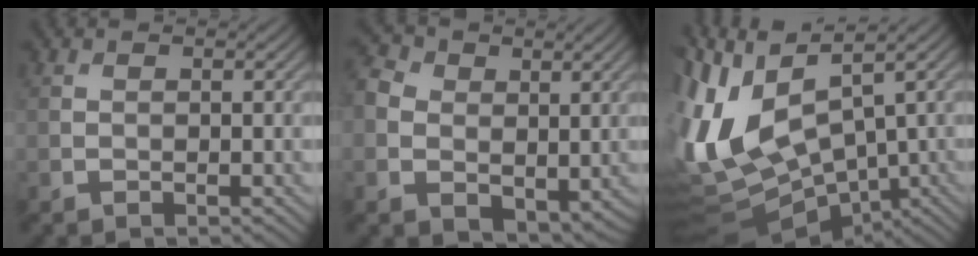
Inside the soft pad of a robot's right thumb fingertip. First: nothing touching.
{"total": 6.9, "force": [0.8, 5.6, 3.9], "torque": [-0.111, -0.005, 0.014]}
{"total": 15.0, "force": [0.4, 7.5, 13.0], "torque": [-0.308, 0.002, 0.023]}